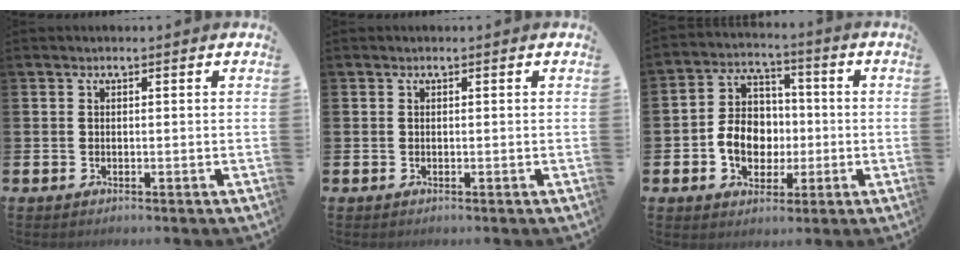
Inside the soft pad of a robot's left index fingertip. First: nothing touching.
{"total": 0.0}
{"total": 7.6, "force": [-1.2, 6.3, 4.0], "torque": [-0.074, 0.015, -0.027]}